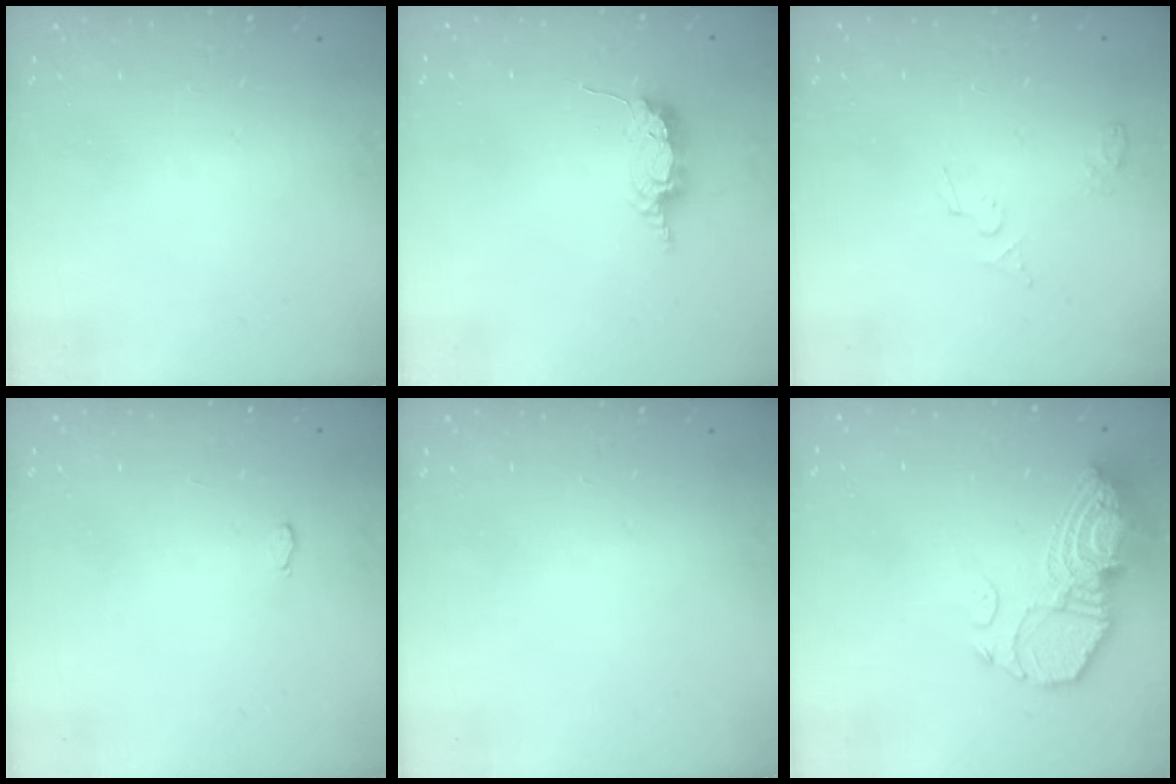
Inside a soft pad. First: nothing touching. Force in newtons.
{"total": 6.4, "press": 6.4, "slide": 0.4}
{"total": 4.7, "press": 4.6, "slide": 1.2}
{"total": 2.8, "press": 2.8, "slide": 0.3}
{"total": 0.0}
{"total": 13.2, "press": 13.1, "slide": 1.1}